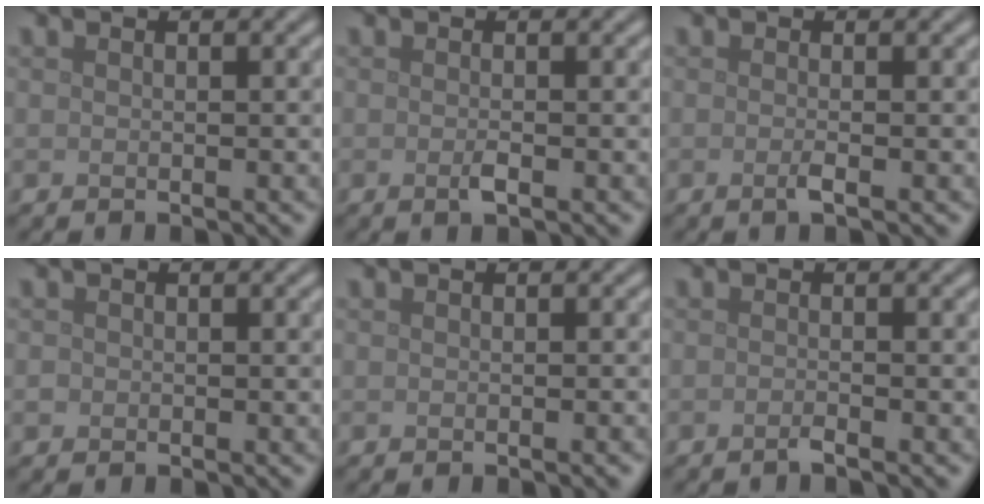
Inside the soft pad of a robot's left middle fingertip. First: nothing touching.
{"total": 0.9, "force": [-0.3, 0.2, 0.8], "torque": [-0.018, -0.002, -0.007]}
{"total": 1.0, "force": [-0.3, 0.2, 0.9], "torque": [-0.018, -0.003, -0.009]}
{"total": 0.5, "force": [-0.1, 0.5, 0.0], "torque": [0.002, -0.003, -0.004]}
{"total": 0.7, "force": [-0.3, 0.1, 0.6], "torque": [-0.007, 0.000, -0.003]}
{"total": 0.8, "force": [-0.6, 0.1, 0.6], "torque": [-0.009, 0.002, -0.015]}